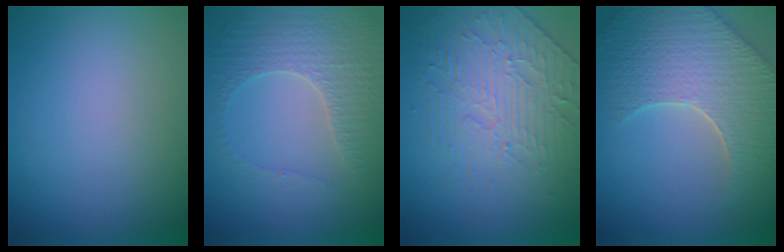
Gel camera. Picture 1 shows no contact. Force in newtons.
{"total": 3.4, "press": 3.2, "slide": 1.1}
{"total": 3.9, "press": 3.6, "slide": 1.6}
{"total": 9.0, "press": 6.4, "slide": 6.3}